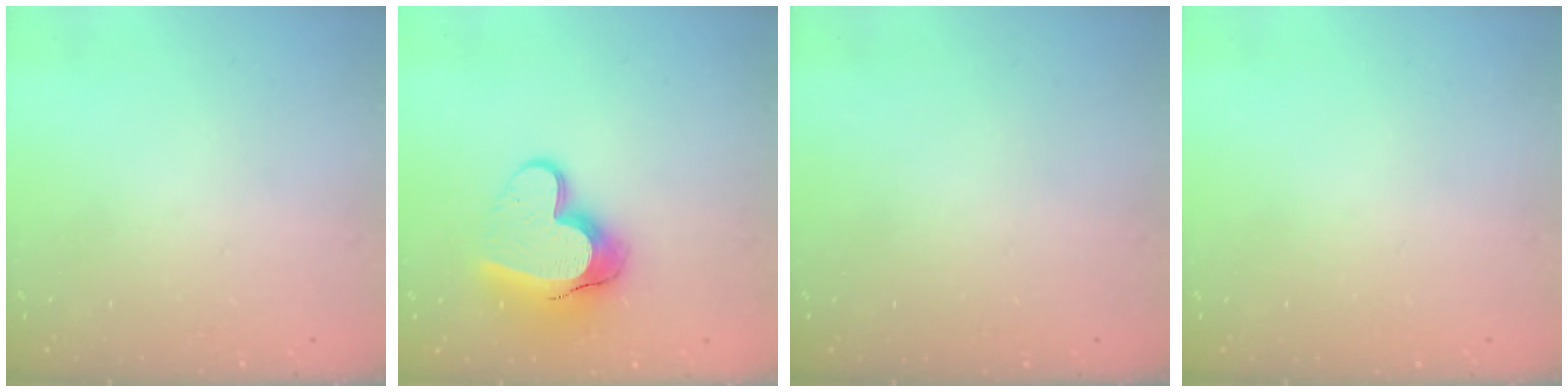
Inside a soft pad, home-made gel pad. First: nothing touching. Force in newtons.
{"total": 14.1, "press": 14.1, "slide": 1.1}
{"total": 0.0}
{"total": 0.0}